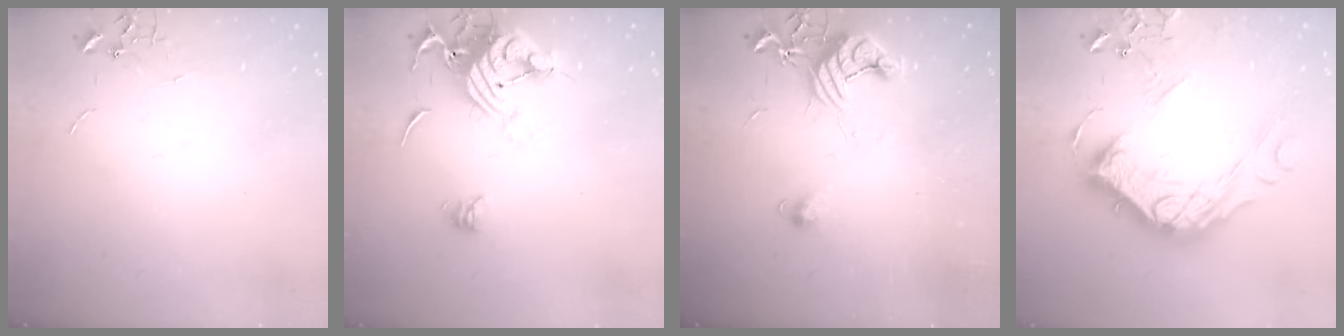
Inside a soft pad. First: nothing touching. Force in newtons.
{"total": 14.8, "press": 14.7, "slide": 1.4}
{"total": 11.3, "press": 11.3, "slide": 0.9}
{"total": 24.3, "press": 24.2, "slide": 2.1}